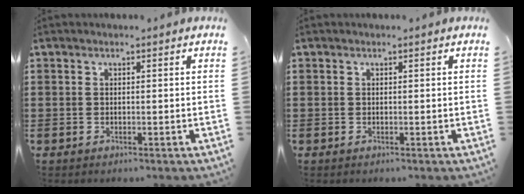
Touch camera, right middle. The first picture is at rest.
{"total": 0.0}